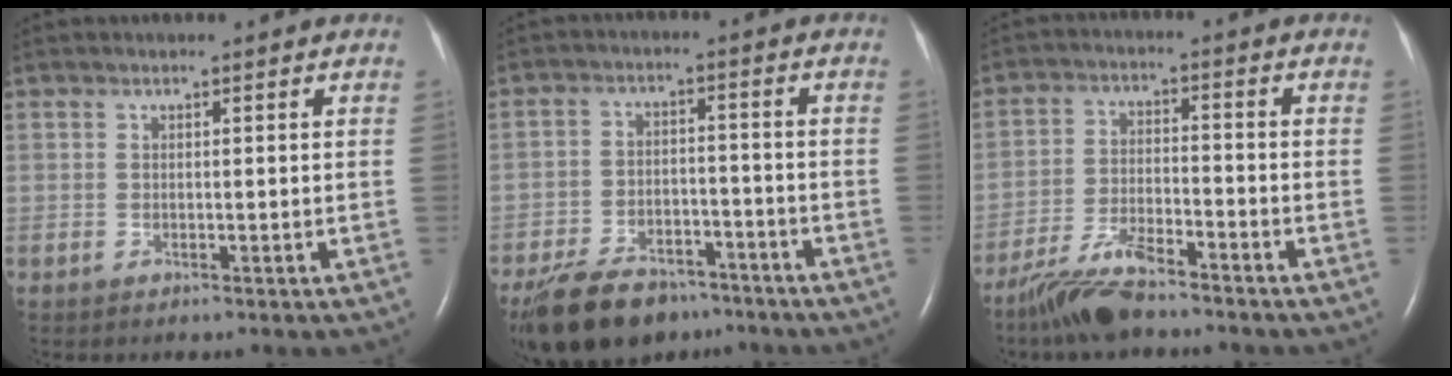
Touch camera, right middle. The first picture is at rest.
{"total": 13.7, "force": [-10.7, 6.4, 5.8], "torque": [-0.117, -0.001, -0.169]}
{"total": 8.0, "force": [-6.6, 1.3, 4.2], "torque": [-0.092, -0.021, -0.125]}